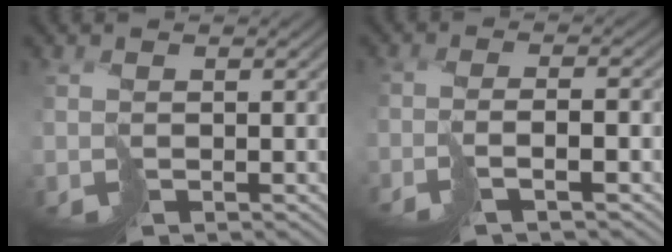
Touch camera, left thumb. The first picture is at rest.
{"total": 2.8, "force": [-1.6, -0.7, 2.2], "torque": [-0.018, 0.010, -0.036]}